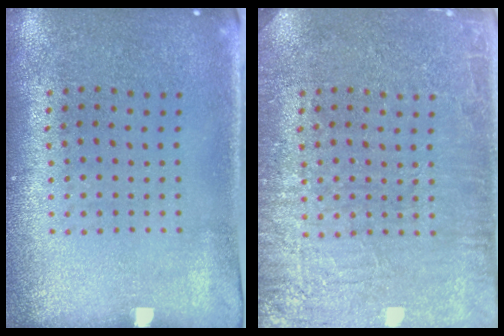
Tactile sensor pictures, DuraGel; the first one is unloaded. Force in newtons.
{"total": 5.3, "press": 5.2, "slide": 0.8}